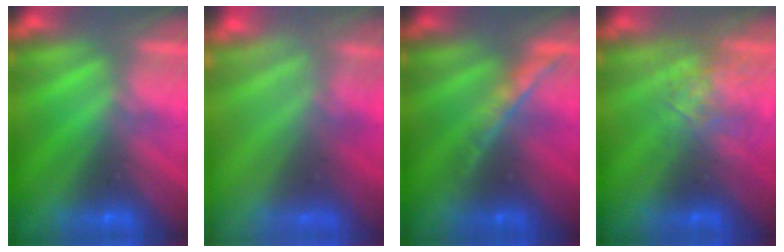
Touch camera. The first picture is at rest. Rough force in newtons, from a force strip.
{"total": 8.8}
{"total": 1.4}
{"total": 2.6}